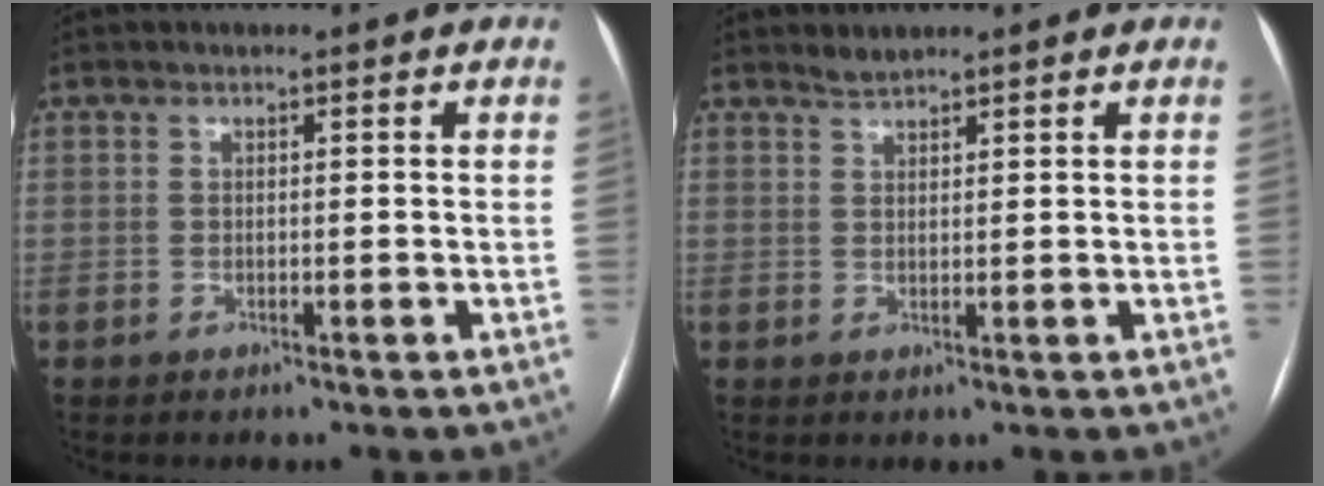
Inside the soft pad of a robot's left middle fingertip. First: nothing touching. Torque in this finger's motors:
{"motor_torque": [0.12, -0.11, 0.03, 0.01]}